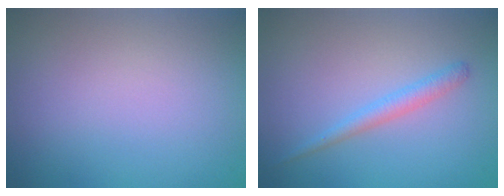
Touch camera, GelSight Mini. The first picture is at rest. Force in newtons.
{"total": 1.5, "press": 1.5, "slide": 0.2}